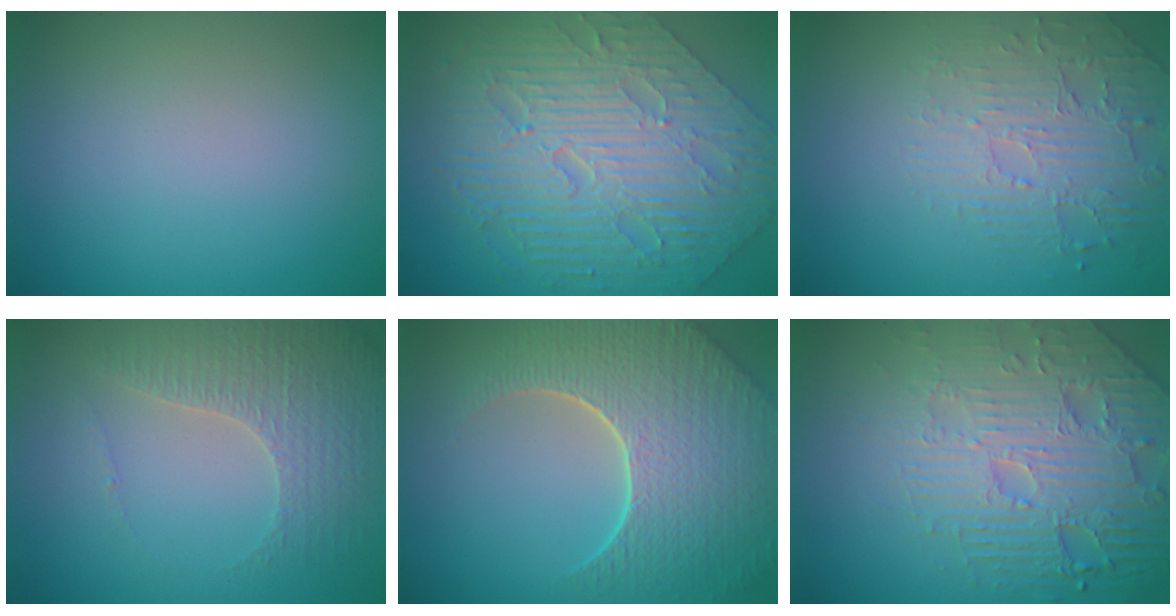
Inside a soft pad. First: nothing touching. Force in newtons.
{"total": 10.7, "press": 7.2, "slide": 8.0}
{"total": 2.6, "press": 2.1, "slide": 1.5}
{"total": 3.3, "press": 3.3, "slide": 0.6}
{"total": 9.1, "press": 6.5, "slide": 6.4}
{"total": 6.8, "press": 5.6, "slide": 3.7}